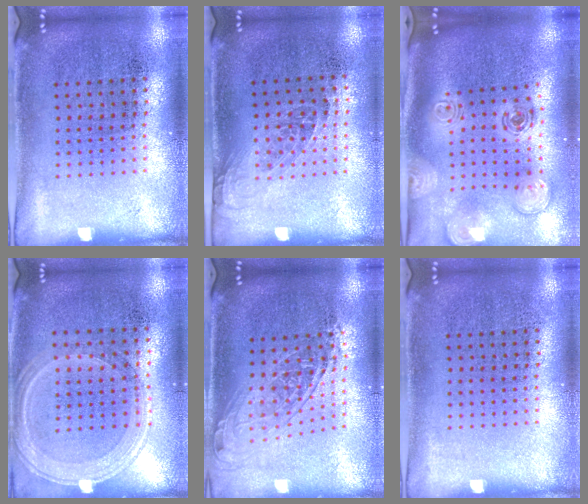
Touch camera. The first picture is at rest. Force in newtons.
{"total": 1.2, "press": 1.0, "slide": 0.7}
{"total": 2.8, "press": 2.0, "slide": 2.0}
{"total": 1.3, "press": 1.2, "slide": 0.5}
{"total": 1.7, "press": 1.4, "slide": 1.0}
{"total": 0.0}